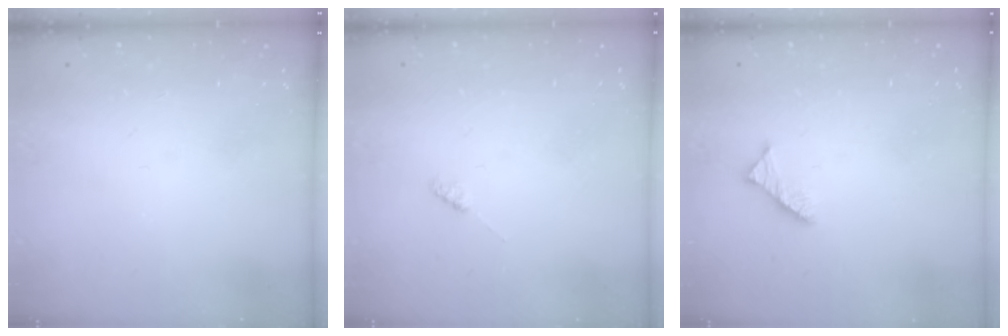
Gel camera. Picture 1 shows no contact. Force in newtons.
{"total": 1.9, "press": 1.9, "slide": 0.3}
{"total": 2.9, "press": 2.9, "slide": 0.4}